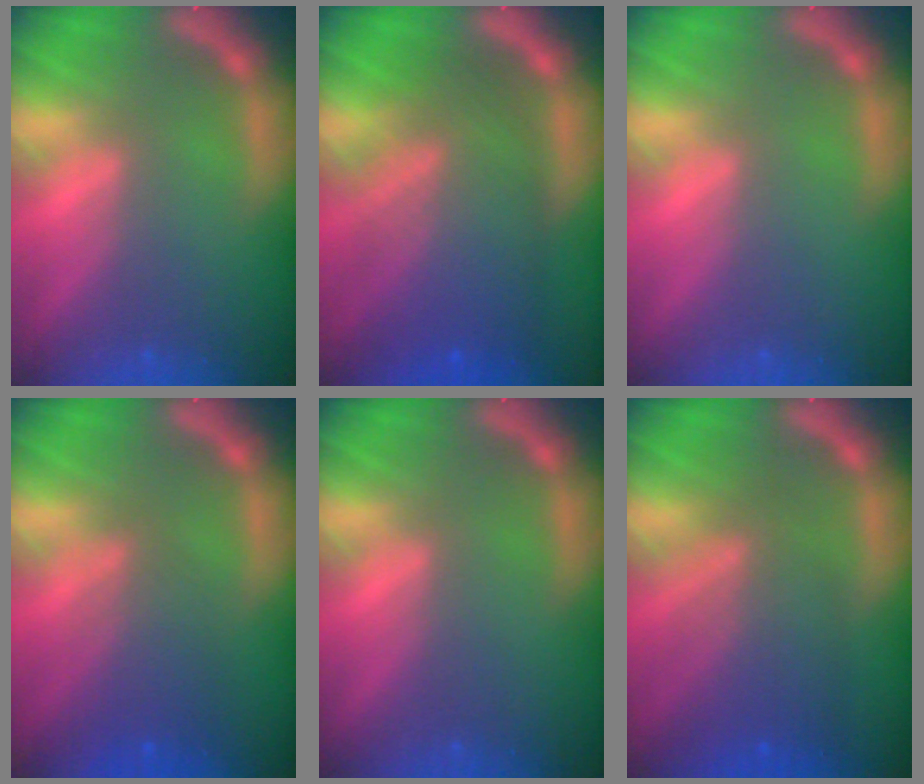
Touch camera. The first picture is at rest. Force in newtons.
{"total": 9.5}
{"total": 0.0}
{"total": 4.1}
{"total": 0.0}
{"total": 6.5}